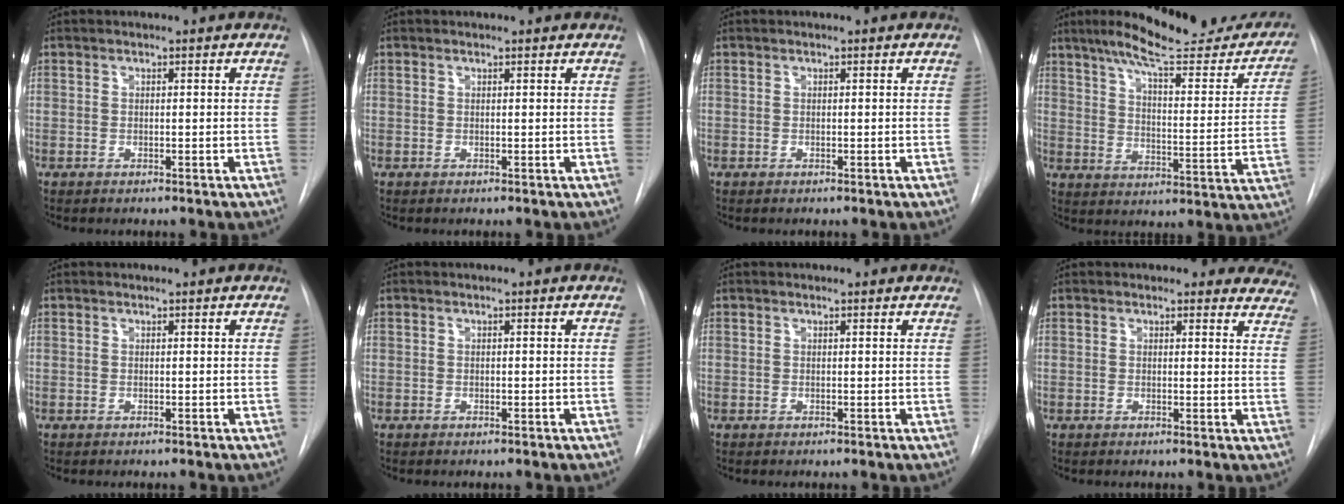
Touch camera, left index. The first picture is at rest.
{"total": 2.0, "force": [1.9, 0.2, 0.4], "torque": [-0.011, 0.015, 0.022]}
{"total": 0.0}
{"total": 23.1, "force": [19.2, 4.3, 12.2], "torque": [-0.164, -0.025, 0.248]}
{"total": 1.1, "force": [1.1, 0.0, 0.2], "torque": [-0.007, 0.011, 0.019]}
{"total": 0.0}
{"total": 3.6, "force": [3.3, 0.9, 1.0], "torque": [-0.016, 0.018, 0.032]}
{"total": 15.5, "force": [14.6, 4.6, 2.7], "torque": [0.000, -0.042, 0.134]}